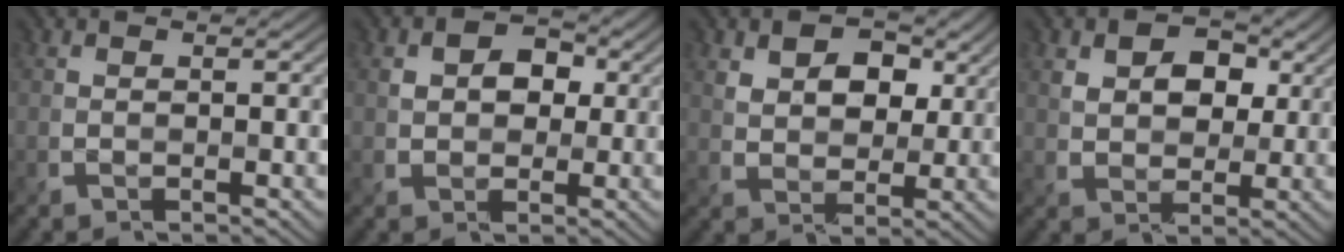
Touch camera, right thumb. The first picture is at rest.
{"total": 4.9, "force": [1.2, 3.8, 2.8], "torque": [-0.059, 0.005, 0.012]}
{"total": 7.3, "force": [3.1, 5.0, 4.3], "torque": [-0.095, -0.003, 0.045]}
{"total": 6.7, "force": [2.6, 4.8, 3.9], "torque": [-0.085, -0.001, 0.035]}